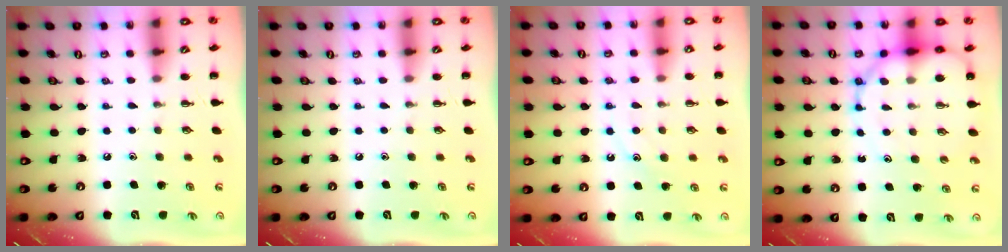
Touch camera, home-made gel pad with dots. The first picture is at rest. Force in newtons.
{"total": 0.0}
{"total": 11.2, "press": 11.2, "slide": 1.1}
{"total": 12.7, "press": 12.3, "slide": 3.2}